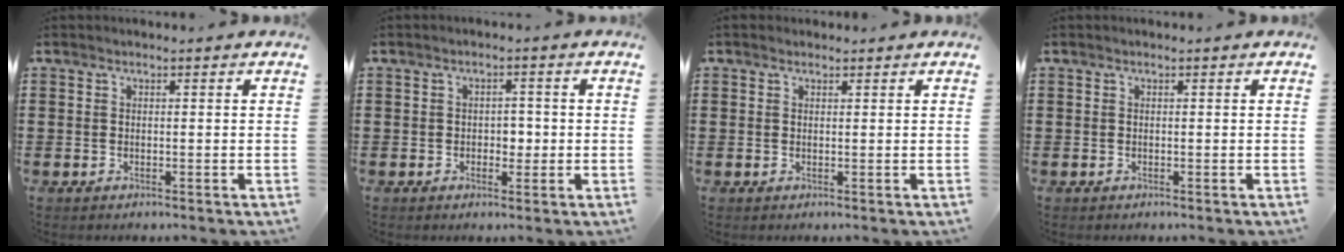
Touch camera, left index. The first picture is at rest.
{"total": 2.3, "force": [-0.3, 1.6, 1.7], "torque": [-0.035, 0.006, -0.009]}
{"total": 0.5, "force": [0.3, 0.4, 0.1], "torque": [-0.004, 0.003, 0.006]}
{"total": 0.0}